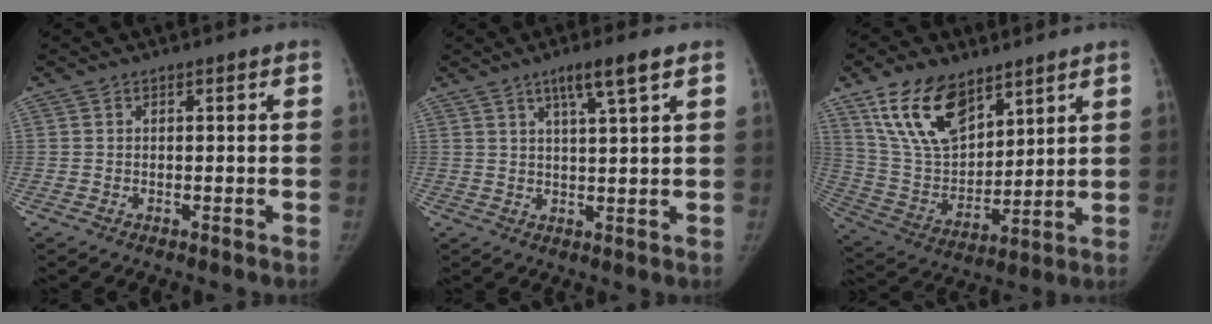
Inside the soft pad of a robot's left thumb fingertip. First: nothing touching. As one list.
[{"total": 6.0, "force": [3.5, 0.2, 4.9], "torque": [-0.087, -0.013, 0.062]}, {"total": 16.4, "force": [10.4, 8.4, 9.5], "torque": [-0.143, -0.047, 0.210]}]